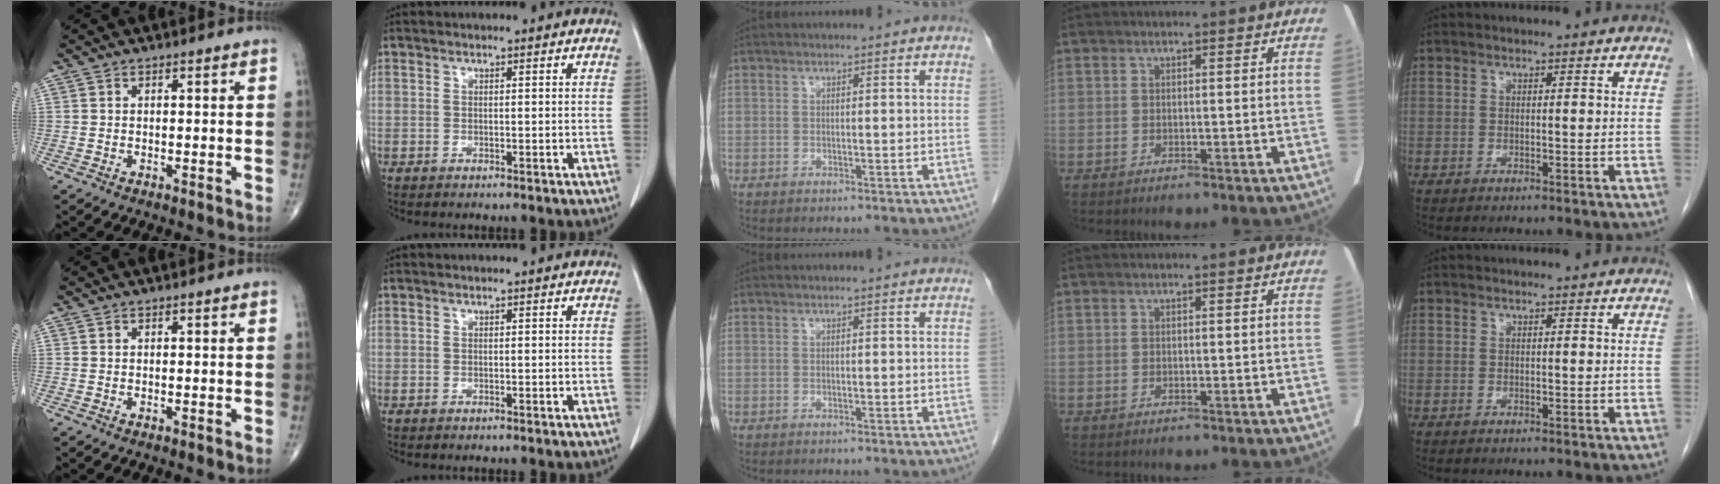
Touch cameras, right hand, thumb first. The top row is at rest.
{}